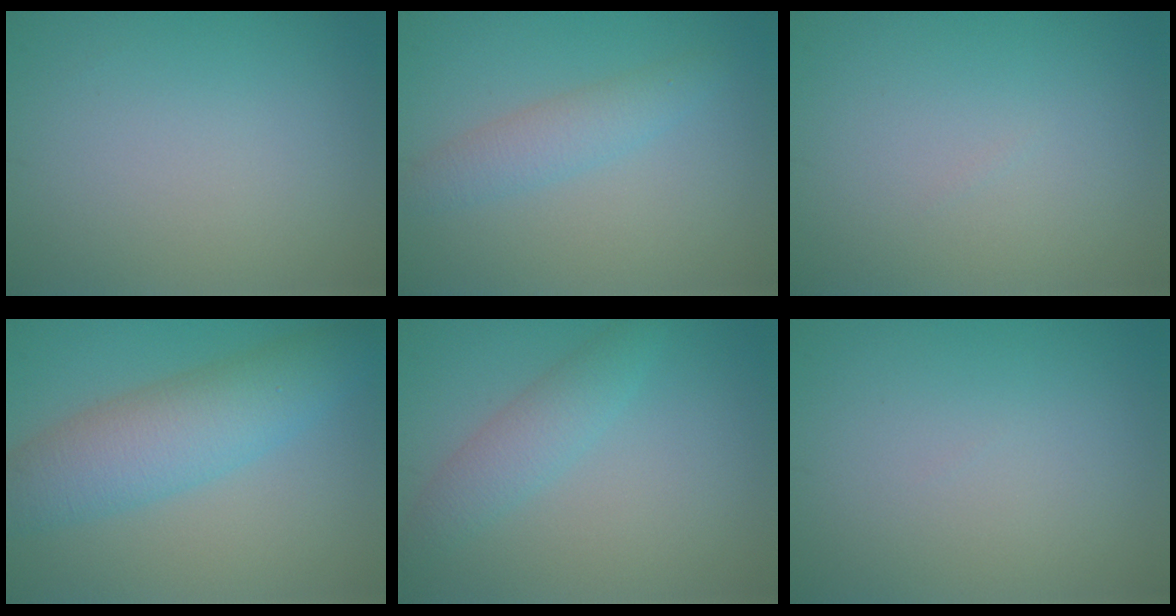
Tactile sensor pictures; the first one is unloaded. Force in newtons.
{"total": 2.5, "press": 2.5, "slide": 0.1}
{"total": 0.0}
{"total": 6.7, "press": 6.7, "slide": 0.1}
{"total": 2.8, "press": 2.8, "slide": 0.1}
{"total": 0.0}